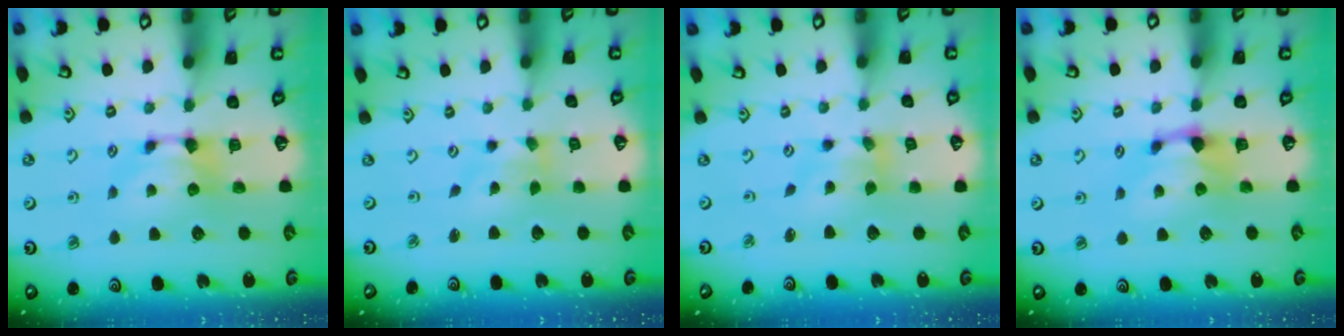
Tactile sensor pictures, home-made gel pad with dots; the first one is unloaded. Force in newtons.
{"total": 2.0, "press": 1.7, "slide": 1.0}
{"total": 1.8, "press": 1.3, "slide": 1.3}
{"total": 1.1, "press": 0.4, "slide": 1.0}